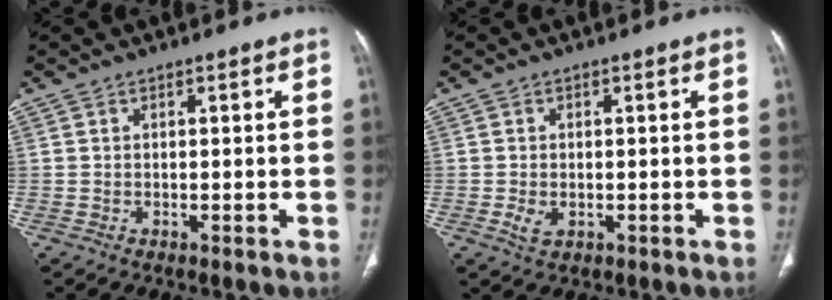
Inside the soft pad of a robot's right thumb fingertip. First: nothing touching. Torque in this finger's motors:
{"motor_torque": [-0.47, 0.40, -0.19, 0.06, 0.08]}